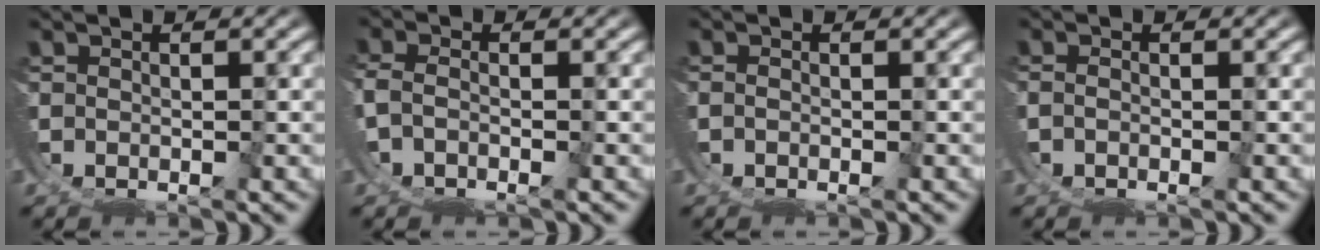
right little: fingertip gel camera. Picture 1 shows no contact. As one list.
[{"total": 3.7, "force": [-1.2, 2.9, 1.9], "torque": [-0.054, -0.017, -0.014]}, {"total": 1.0, "force": [-0.4, 0.7, 0.6], "torque": [-0.008, -0.004, -0.007]}, {"total": 1.6, "force": [-0.6, 1.3, 0.8], "torque": [-0.014, -0.005, -0.009]}]